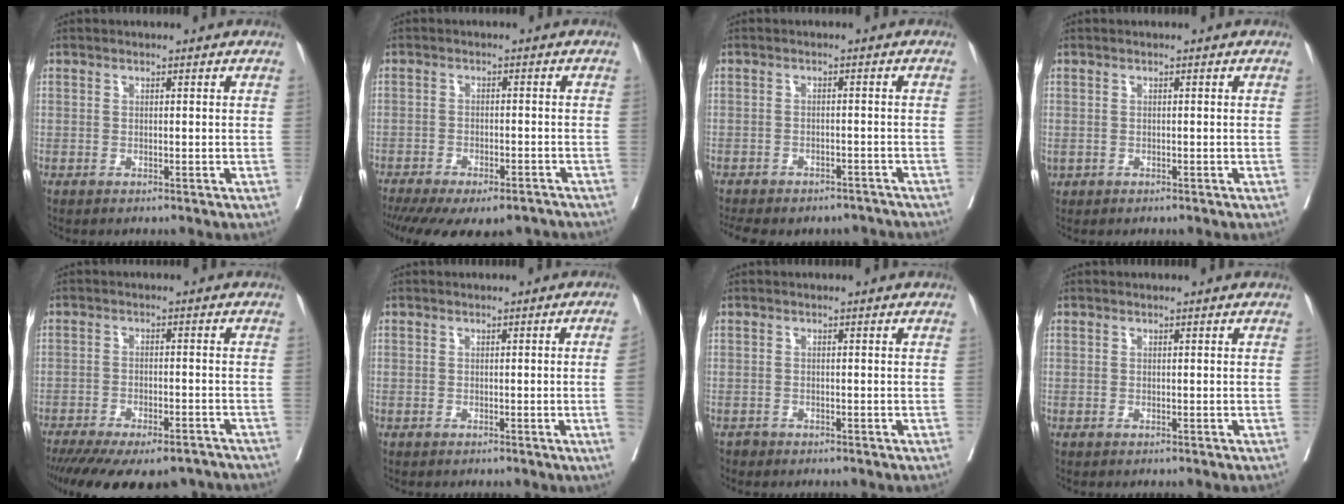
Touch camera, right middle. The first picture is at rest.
{"total": 16.6, "force": [-13.3, 5.8, 8.1], "torque": [-0.166, -0.022, -0.177]}
{"total": 10.9, "force": [-9.5, 4.3, 3.2], "torque": [-0.064, 0.008, -0.116]}
{"total": 0.6, "force": [-0.1, 0.5, 0.2], "torque": [-0.007, 0.003, 0.004]}
{"total": 18.3, "force": [-14.9, 6.0, 8.7], "torque": [-0.172, -0.024, -0.203]}
{"total": 2.2, "force": [-0.2, -0.9, 2.0], "torque": [-0.024, -0.002, 0.000]}
{"total": 0.8, "force": [-0.7, 0.5, -0.2], "torque": [-0.003, 0.002, -0.014]}
{"total": 0.0}